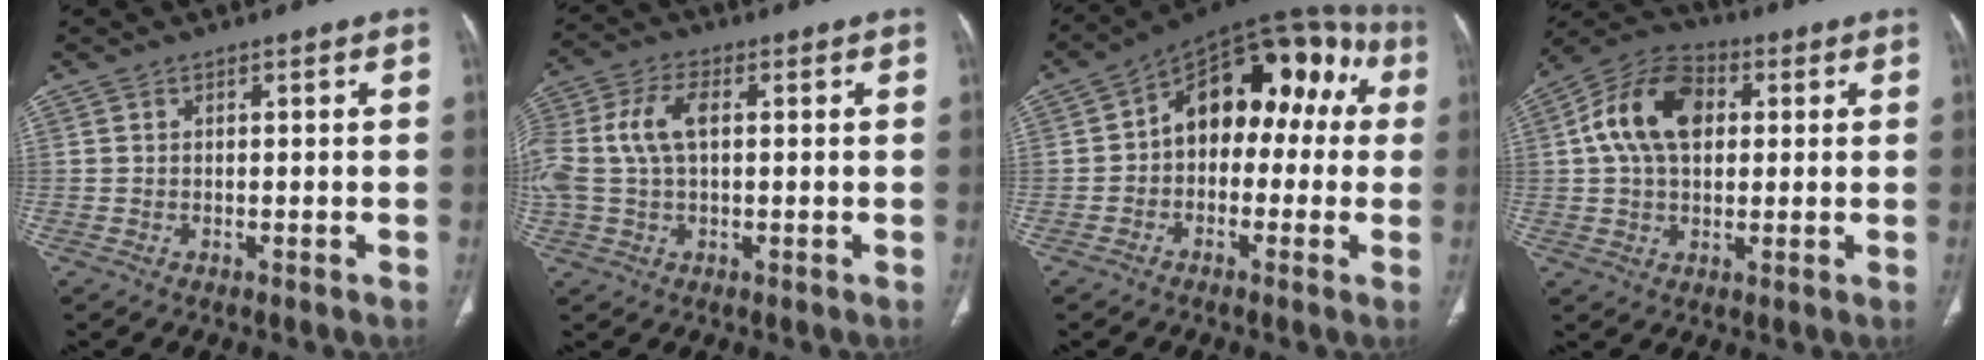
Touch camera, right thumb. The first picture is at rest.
{"total": 11.4, "force": [1.5, 6.5, 9.2], "torque": [-0.223, 0.023, 0.031]}
{"total": 17.6, "force": [1.6, 11.2, 13.4], "torque": [-0.130, 0.059, 0.008]}
{"total": 13.9, "force": [2.7, 9.1, 10.1], "torque": [-0.173, 0.020, 0.039]}